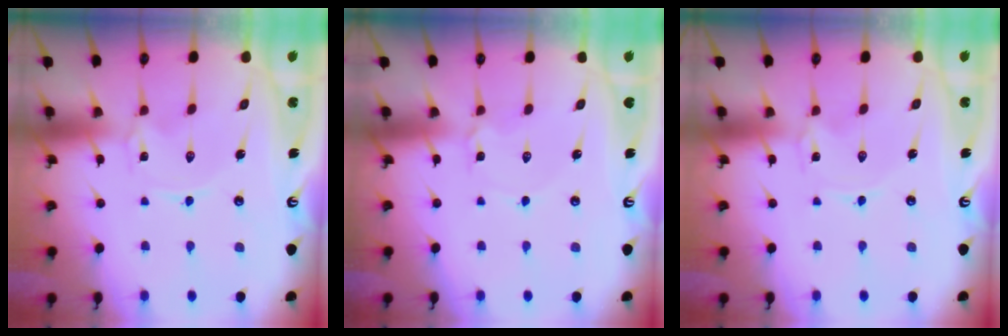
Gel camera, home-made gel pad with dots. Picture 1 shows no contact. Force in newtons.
{"total": 2.8, "press": 2.8, "slide": 0.3}
{"total": 0.0}